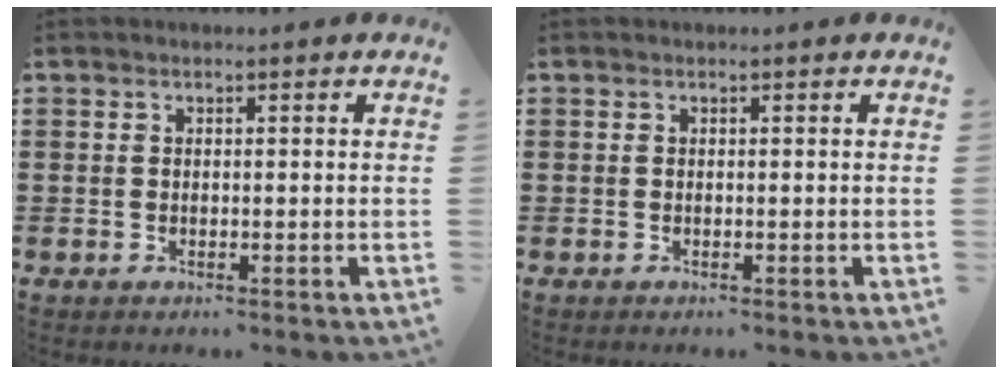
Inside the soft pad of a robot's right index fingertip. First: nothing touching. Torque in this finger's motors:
{"motor_torque": [0.40, 0.06, 0.01, 0.02]}